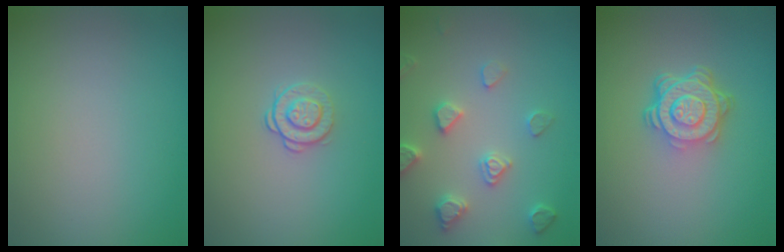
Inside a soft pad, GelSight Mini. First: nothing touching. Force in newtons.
{"total": 1.6, "press": 1.2, "slide": 1.0}
{"total": 3.6, "press": 3.5, "slide": 0.8}
{"total": 4.6, "press": 3.3, "slide": 3.2}